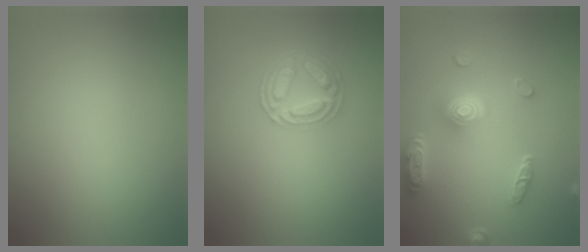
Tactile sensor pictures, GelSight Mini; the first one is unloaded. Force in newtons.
{"total": 4.5, "press": 3.5, "slide": 2.8}
{"total": 4.9, "press": 4.0, "slide": 3.0}